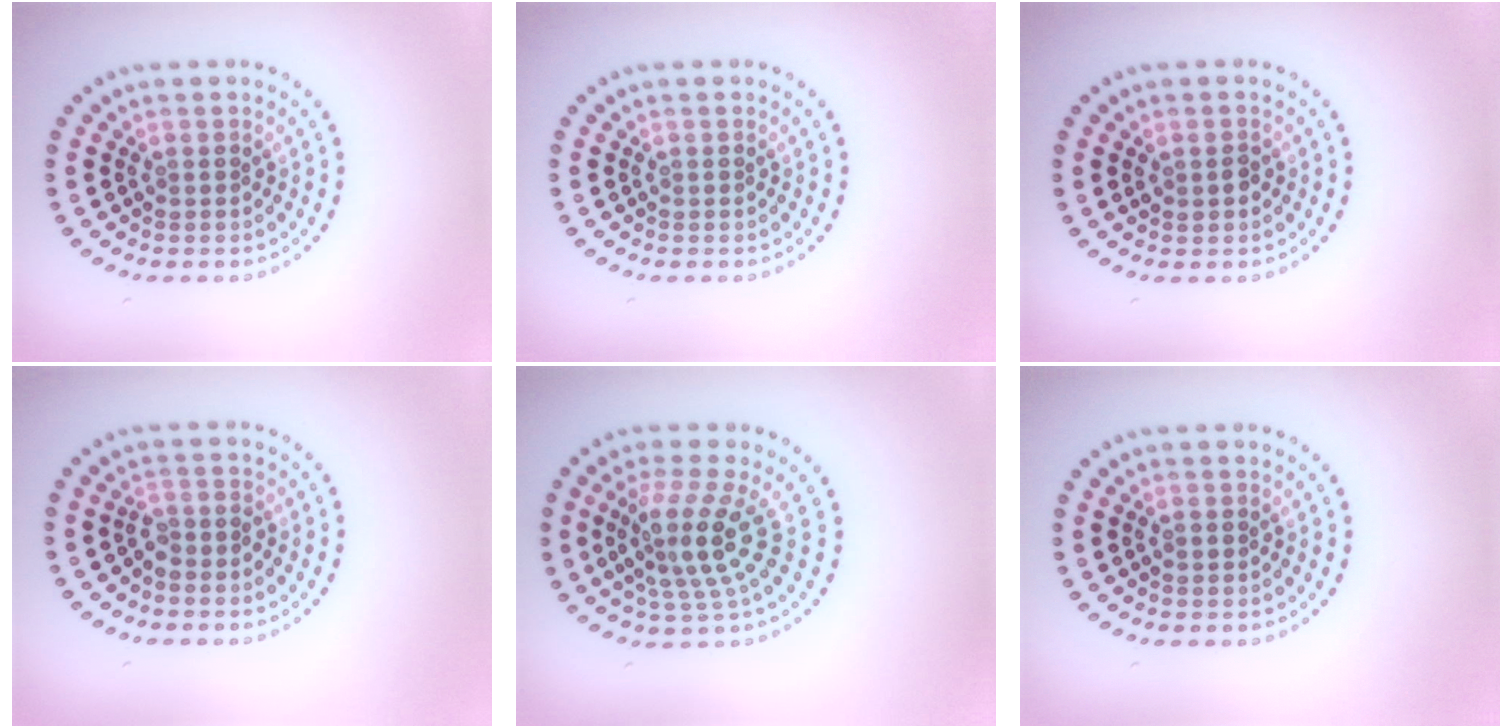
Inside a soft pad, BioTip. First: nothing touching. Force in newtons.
{"total": 0.0}
{"total": 1.2, "press": 1.2, "slide": 0.0}
{"total": 1.4, "press": 1.1, "slide": 0.9}
{"total": 4.4, "press": 3.2, "slide": 2.9}
{"total": 0.6, "press": 0.6, "slide": 0.1}